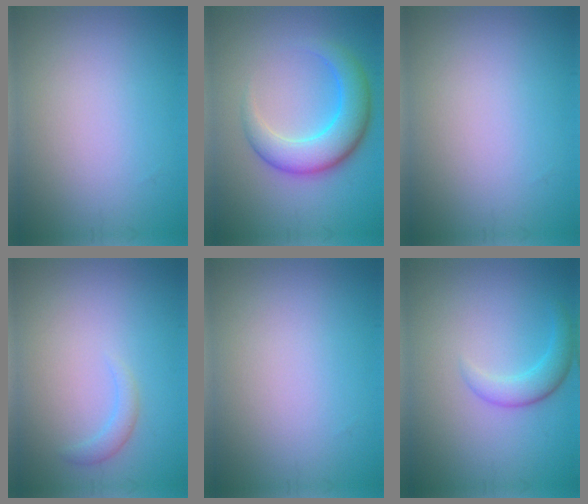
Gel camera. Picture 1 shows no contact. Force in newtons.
{"total": 5.8, "press": 5.8, "slide": 0.3}
{"total": 0.0}
{"total": 1.3, "press": 1.3, "slide": 0.1}
{"total": 0.0}
{"total": 2.4, "press": 2.4, "slide": 0.1}